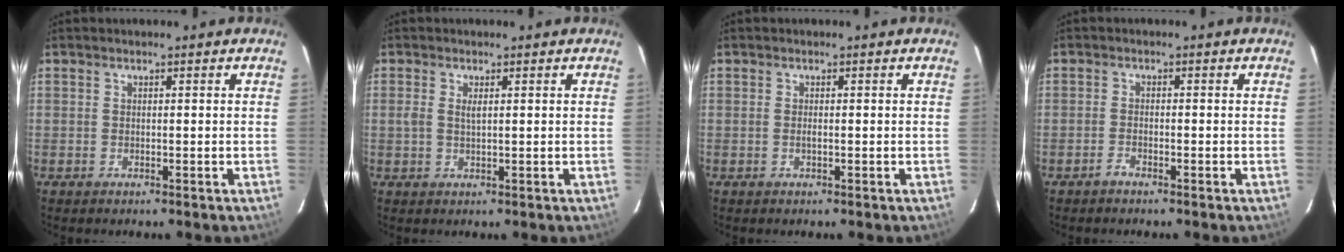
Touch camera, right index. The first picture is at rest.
{"total": 1.7, "force": [0.4, 0.6, 1.5], "torque": [-0.031, 0.001, 0.007]}
{"total": 0.6, "force": [-0.2, 0.1, 0.6], "torque": [-0.012, -0.001, -0.003]}
{"total": 1.3, "force": [-1.2, 0.3, 0.5], "torque": [-0.015, 0.001, -0.026]}